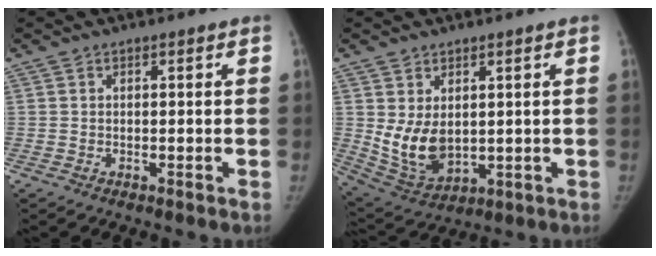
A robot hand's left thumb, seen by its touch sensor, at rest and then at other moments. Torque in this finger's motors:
{"motor_torque": [-0.30, 1.06, 0.46, -0.64, 0.11]}